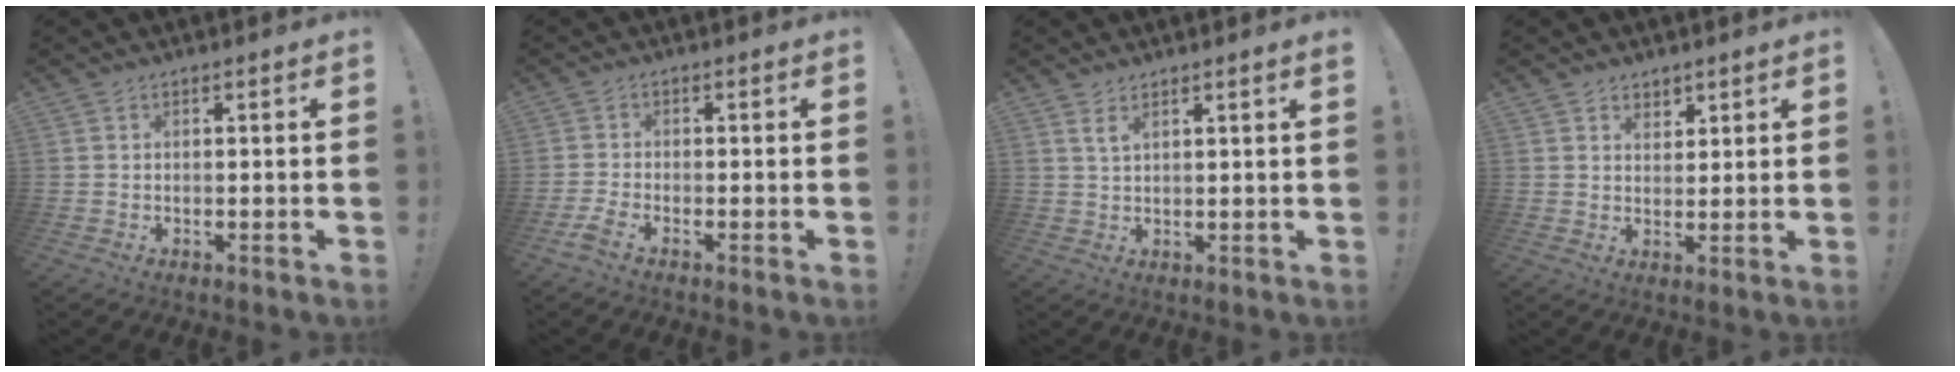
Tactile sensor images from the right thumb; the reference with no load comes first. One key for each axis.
{"total": 3.4, "fx": -2.5, "fy": 0.8, "fz": 2.2, "tx": -0.063, "ty": -0.001, "tz": -0.048}
{"total": 2.9, "fx": 2.1, "fy": 0.1, "fz": 2.0, "tx": -0.043, "ty": -0.006, "tz": 0.036}
{"total": 3.3, "fx": 2.5, "fy": 2.1, "fz": 0.4, "tx": -0.001, "ty": -0.015, "tz": 0.045}